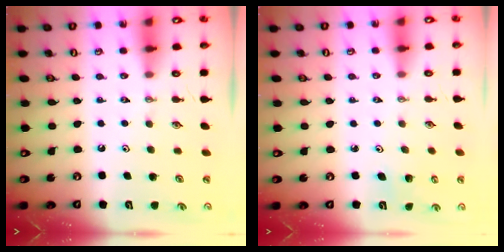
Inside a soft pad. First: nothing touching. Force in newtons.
{"total": 2.3, "press": 2.3, "slide": 0.2}